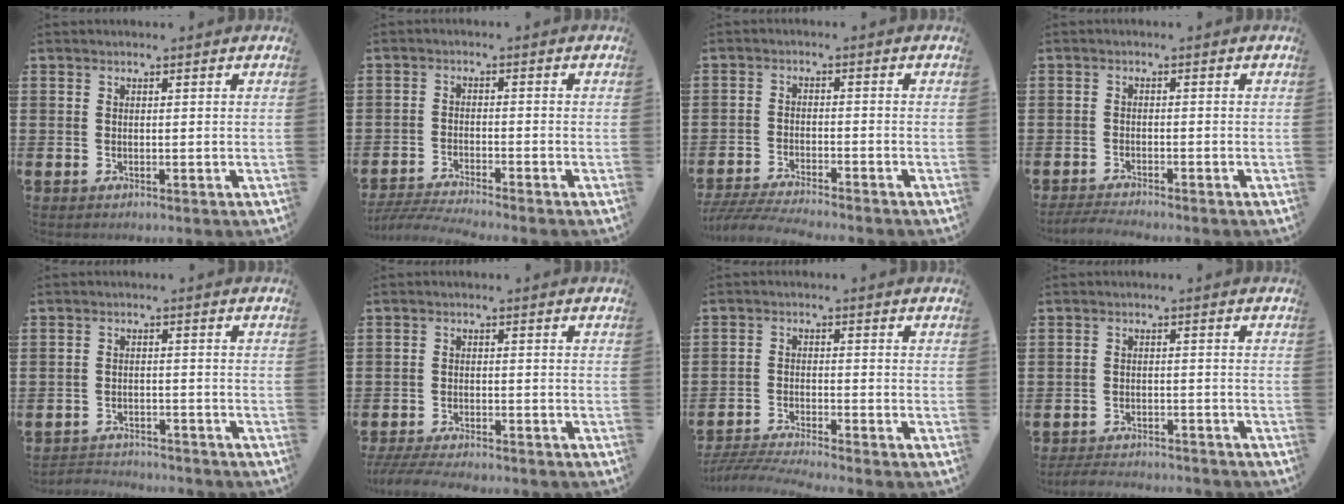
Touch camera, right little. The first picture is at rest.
{"total": 2.9, "force": [-2.8, -0.1, 0.9], "torque": [-0.020, -0.004, -0.058]}
{"total": 3.7, "force": [-3.6, -0.1, 1.0], "torque": [-0.021, -0.006, -0.072]}
{"total": 1.8, "force": [-1.7, -0.1, 0.4], "torque": [-0.008, 0.003, -0.034]}
{"total": 2.4, "force": [-2.4, 0.3, -0.3], "torque": [-0.004, 0.001, -0.054]}
{"total": 3.0, "force": [-2.9, 0.1, 0.7], "torque": [-0.018, -0.001, -0.060]}
{"total": 3.4, "force": [-3.3, -0.2, 1.0], "torque": [-0.021, -0.007, -0.067]}
{"total": 2.6, "force": [-2.6, 0.0, 0.1], "torque": [-0.004, 0.002, -0.056]}